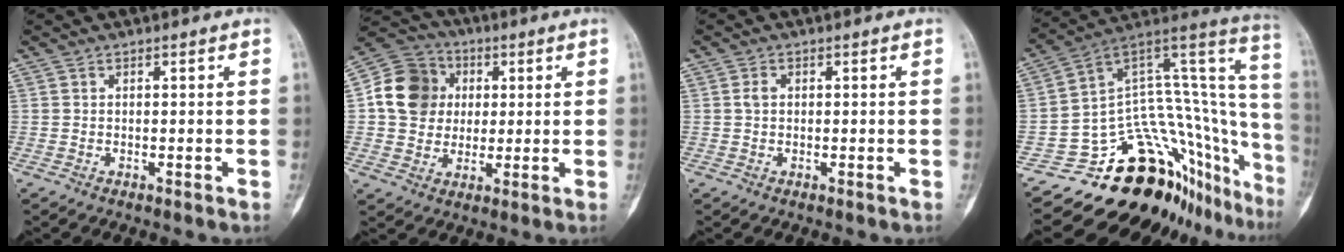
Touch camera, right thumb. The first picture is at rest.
{"total": 12.5, "force": [1.8, 11.1, 5.5], "torque": [-0.077, 0.010, 0.024]}
{"total": 1.5, "force": [0.2, 1.1, 1.0], "torque": [-0.015, 0.004, 0.004]}
{"total": 26.4, "force": [-17.5, 12.3, 15.5], "torque": [-0.090, 0.147, -0.238]}